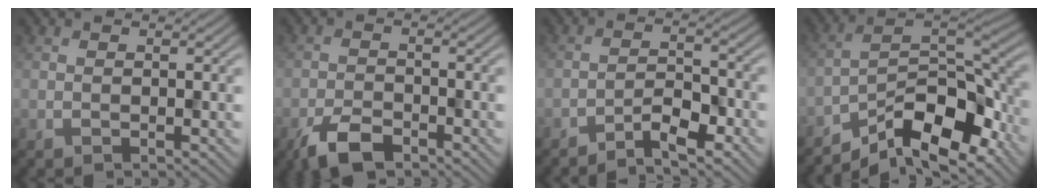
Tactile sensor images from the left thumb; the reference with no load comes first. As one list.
[{"total": 5.0, "force": [-3.5, 2.2, 2.9], "torque": [-0.052, -0.003, -0.071]}, {"total": 4.5, "force": [-3.4, 1.0, 2.7], "torque": [-0.046, 0.009, -0.069]}, {"total": 11.4, "force": [-8.1, 4.1, 7.0], "torque": [-0.103, 0.002, -0.157]}]